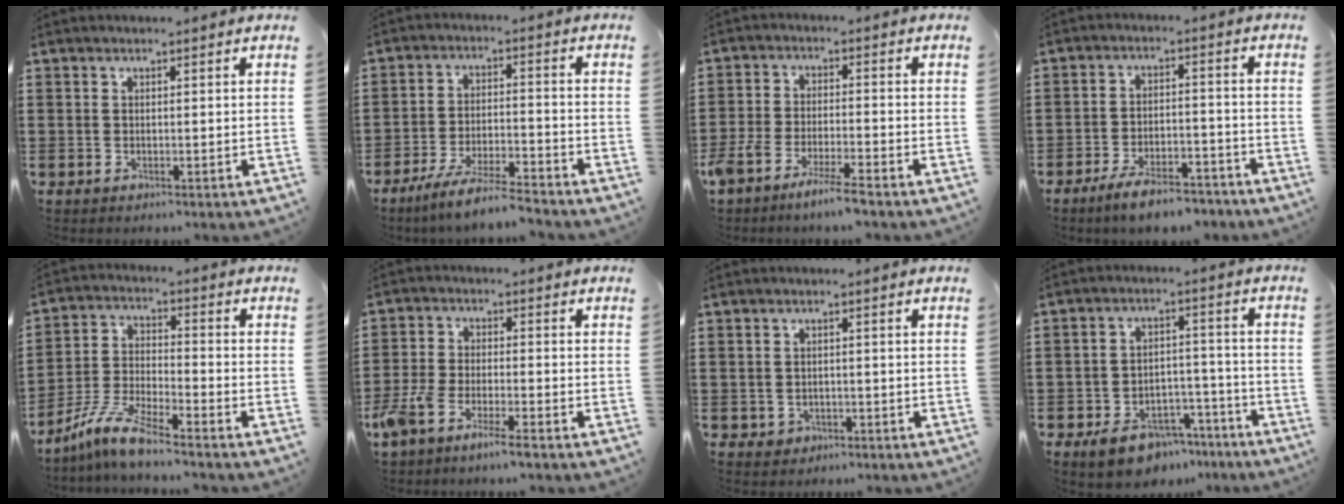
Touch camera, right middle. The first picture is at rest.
{"total": 6.5, "force": [-5.8, 0.1, 2.8], "torque": [-0.062, -0.010, -0.113]}
{"total": 5.1, "force": [-4.4, 0.1, 2.6], "torque": [-0.064, -0.013, -0.085]}
{"total": 6.3, "force": [-5.4, 1.2, 3.0], "torque": [-0.057, 0.003, -0.103]}
{"total": 7.9, "force": [-6.6, 0.5, 4.2], "torque": [-0.106, -0.008, -0.137]}
{"total": 5.1, "force": [-4.0, 0.7, 3.2], "torque": [-0.087, -0.011, -0.081]}
{"total": 1.0, "force": [-0.5, 0.9, 0.2], "torque": [-0.008, 0.003, -0.012]}
{"total": 6.8, "force": [-5.6, 3.3, 2.1], "torque": [-0.036, 0.030, -0.104]}